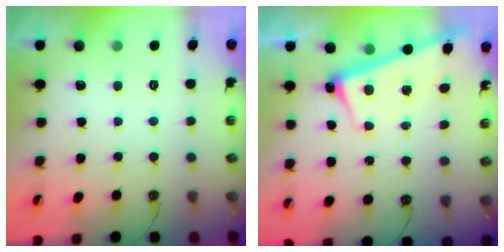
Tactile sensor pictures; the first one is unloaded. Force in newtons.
{"total": 2.3, "press": 2.3, "slide": 0.5}